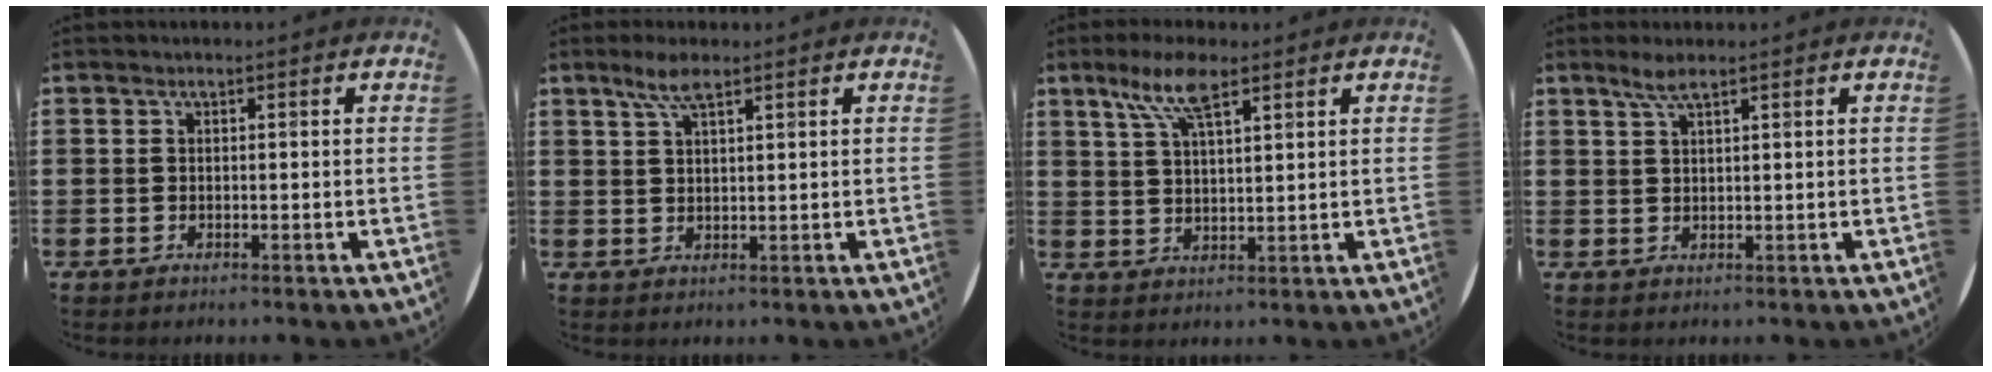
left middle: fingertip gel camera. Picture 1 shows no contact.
{"total": 3.7, "force": [2.5, 0.9, 2.6], "torque": [-0.055, 0.006, 0.044]}
{"total": 7.2, "force": [4.7, 2.1, 5.0], "torque": [-0.100, 0.003, 0.081]}
{"total": 2.4, "force": [1.7, 0.3, 1.7], "torque": [-0.035, 0.005, 0.030]}